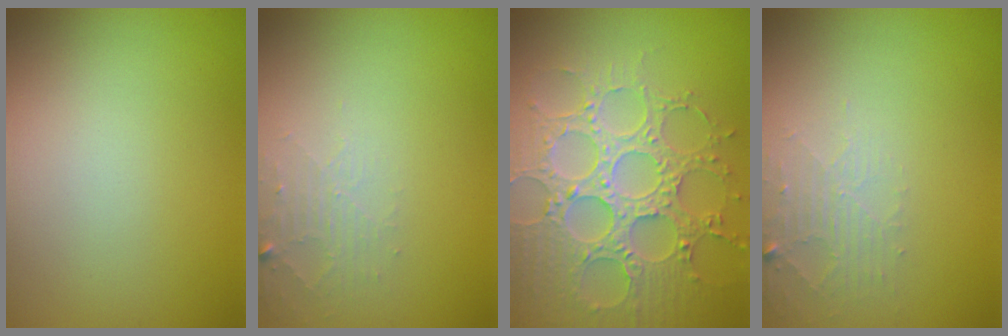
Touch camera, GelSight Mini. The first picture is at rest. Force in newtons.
{"total": 1.7, "press": 1.7, "slide": 0.3}
{"total": 7.5, "press": 6.0, "slide": 4.4}
{"total": 1.9, "press": 1.9, "slide": 0.3}